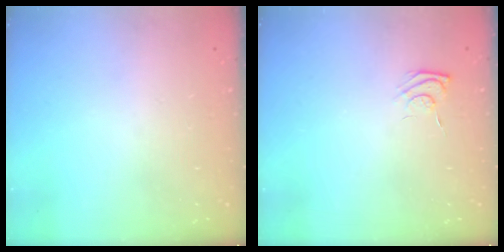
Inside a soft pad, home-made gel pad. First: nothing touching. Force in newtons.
{"total": 4.9, "press": 4.7, "slide": 1.1}